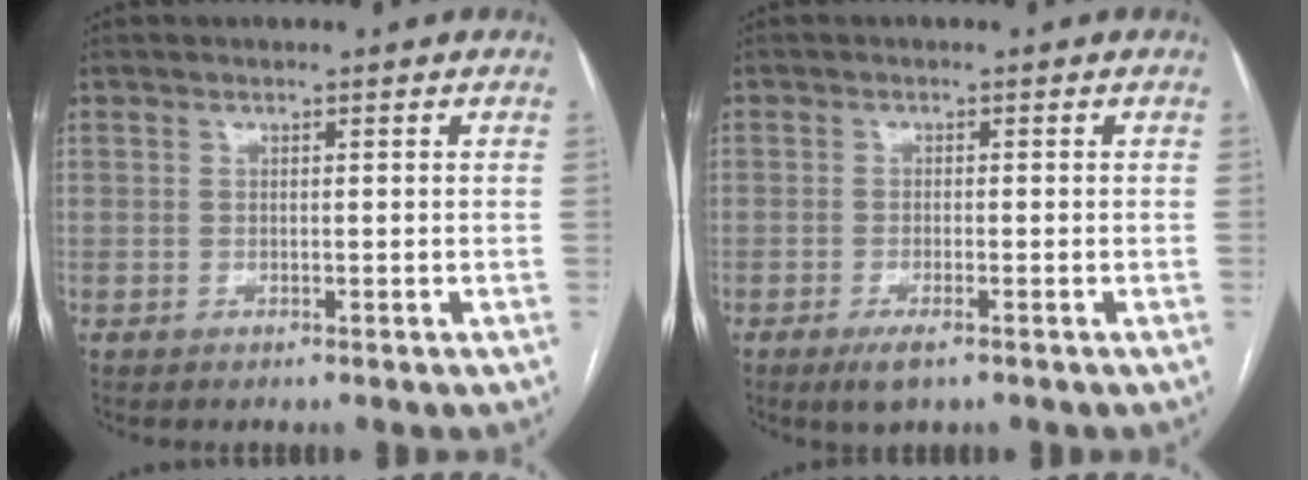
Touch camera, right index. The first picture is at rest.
{"total": 3.2, "force": [-2.0, 0.7, 2.4], "torque": [-0.046, -0.005, -0.032]}